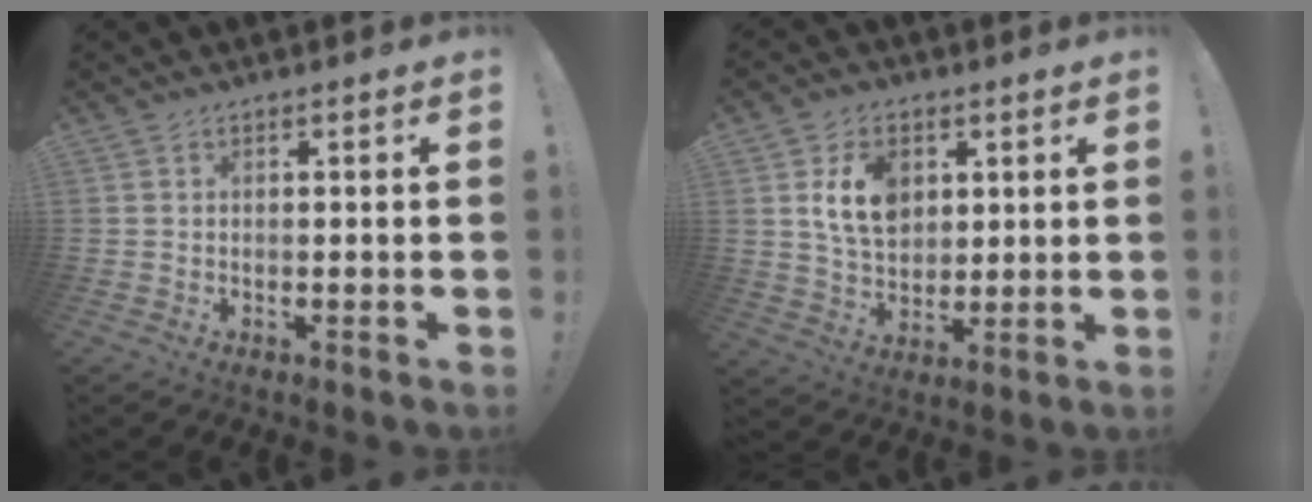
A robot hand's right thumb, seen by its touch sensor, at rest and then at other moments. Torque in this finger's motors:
{"motor_torque": [0.62, 0.60, 0.49, -0.30, 0.01]}